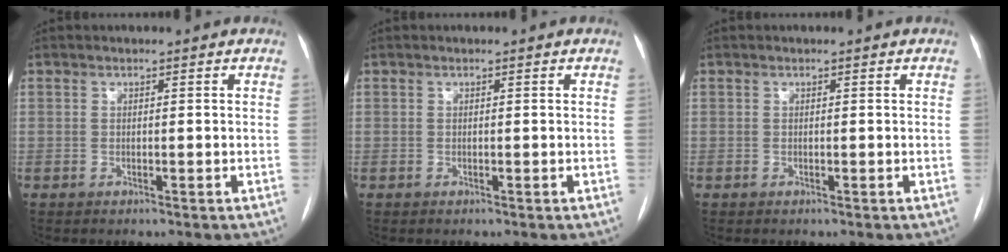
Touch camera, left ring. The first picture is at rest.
{"total": 0.0}
{"total": 0.0}